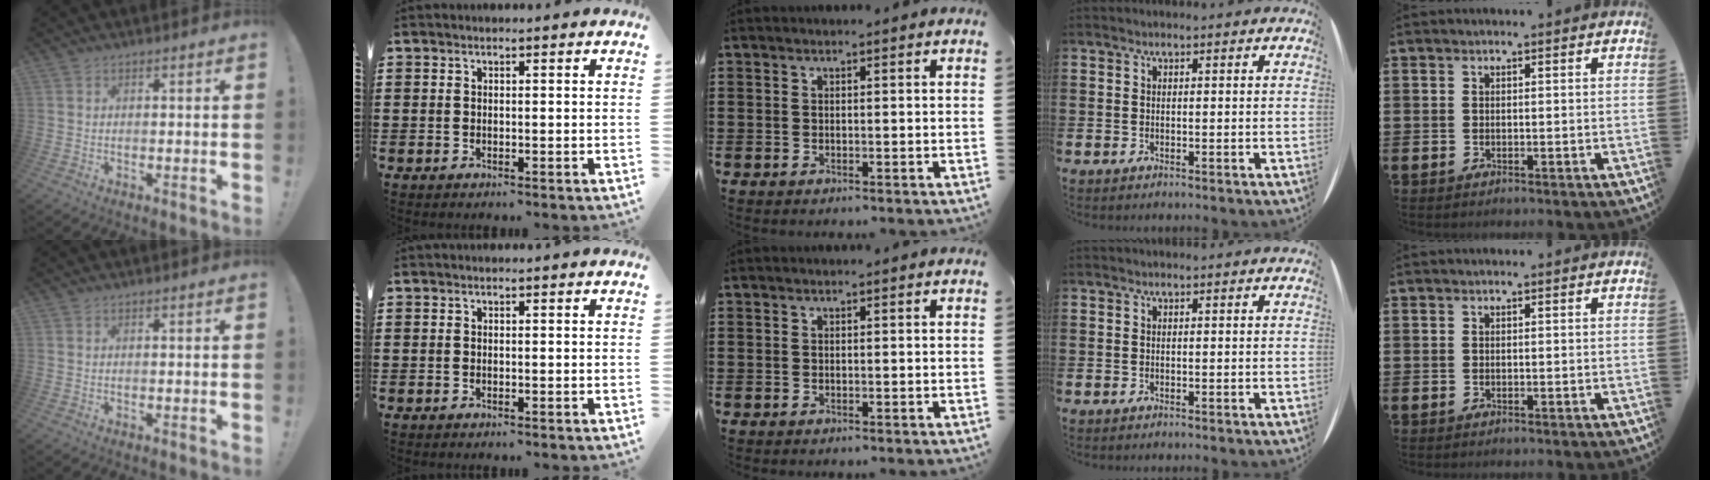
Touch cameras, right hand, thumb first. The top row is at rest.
{}